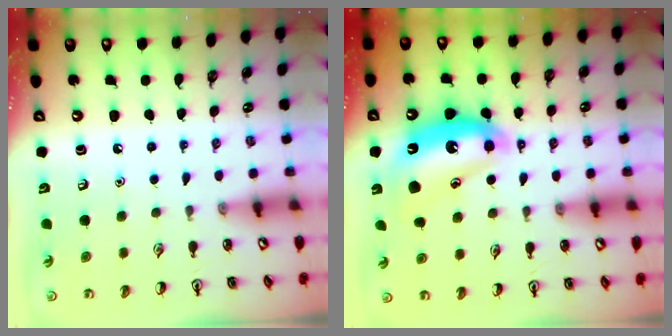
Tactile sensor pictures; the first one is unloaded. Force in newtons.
{"total": 14.4, "press": 14.4, "slide": 1.3}